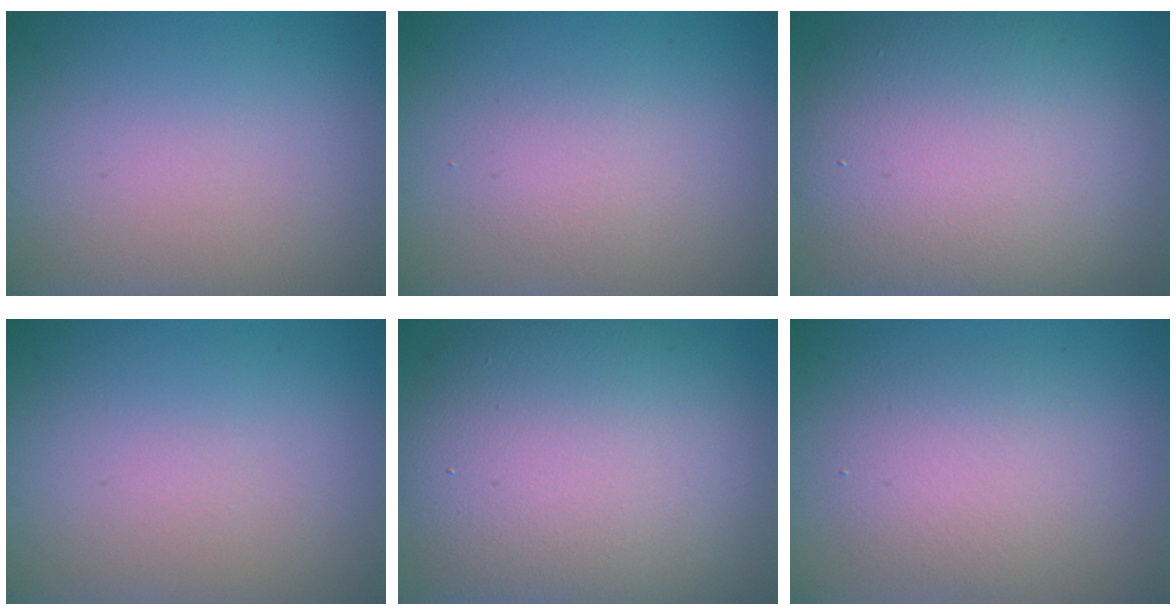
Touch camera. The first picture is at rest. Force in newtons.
{"total": 1.4, "press": 1.4, "slide": 0.1}
{"total": 11.1, "press": 11.1, "slide": 0.6}
{"total": 0.0}
{"total": 11.9, "press": 11.8, "slide": 0.7}
{"total": 3.6, "press": 3.6, "slide": 0.3}